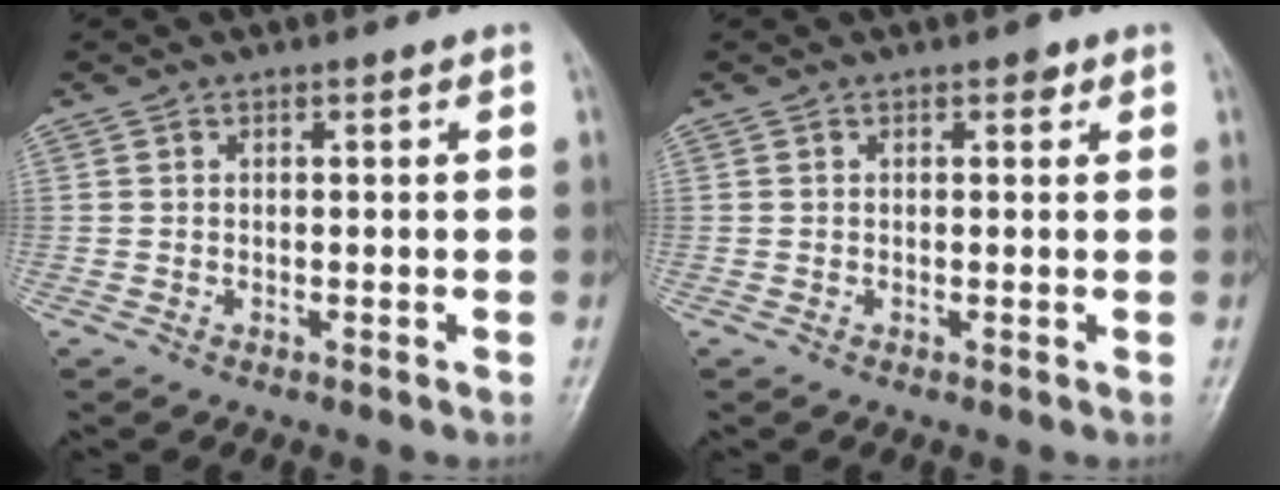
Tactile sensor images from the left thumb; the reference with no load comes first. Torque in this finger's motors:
{"motor_torque": [0.87, 0.14, 0.22, 0.04, 0.00]}